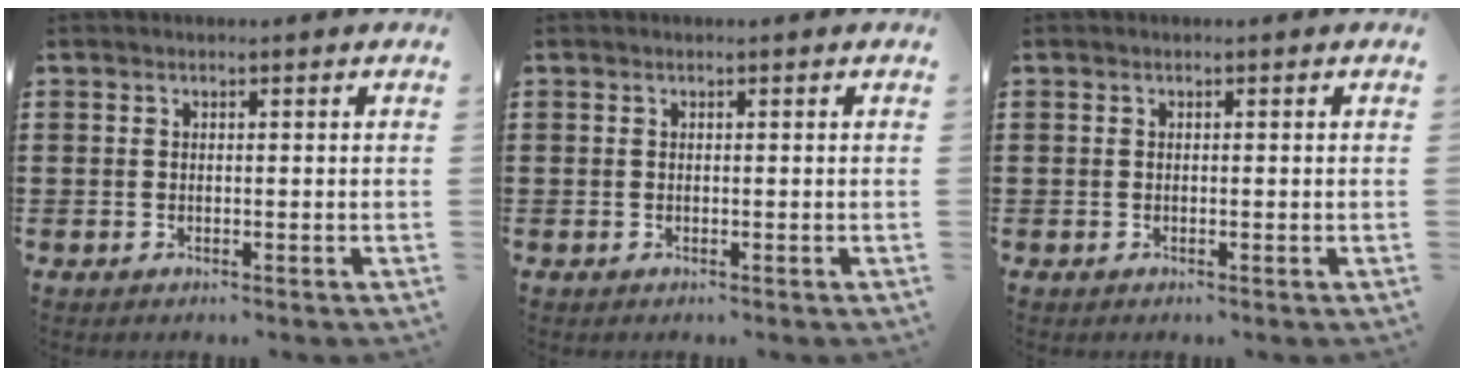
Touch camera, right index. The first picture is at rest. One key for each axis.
{"total": 0.0}
{"total": 0.0}